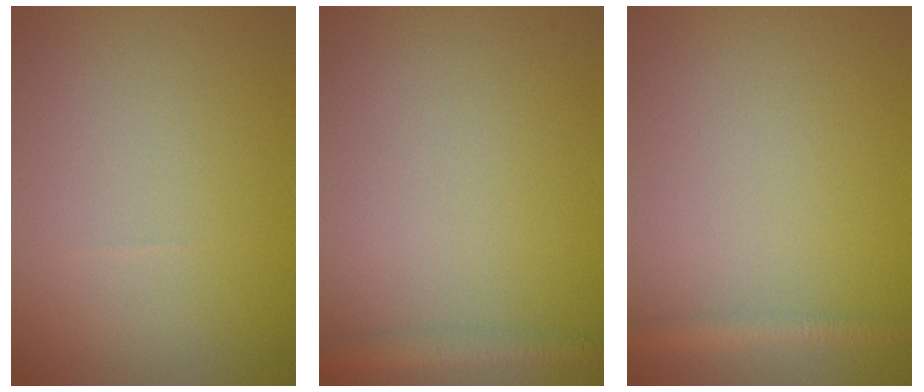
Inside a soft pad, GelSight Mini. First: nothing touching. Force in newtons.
{"total": 2.1, "press": 2.1, "slide": 0.1}
{"total": 1.3, "press": 1.3, "slide": 0.1}